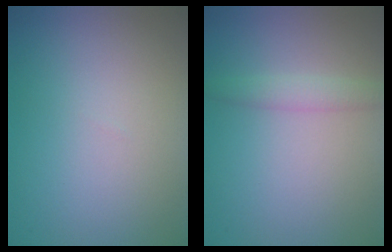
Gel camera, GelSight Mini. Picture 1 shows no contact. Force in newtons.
{"total": 1.5, "press": 1.5, "slide": 0.0}